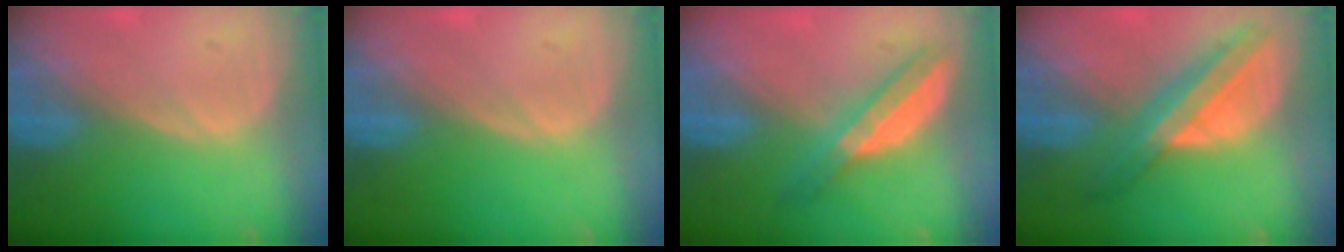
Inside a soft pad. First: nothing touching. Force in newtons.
{"total": 0.0}
{"total": 6.2, "press": 5.4, "slide": 3.1}
{"total": 8.2, "press": 6.9, "slide": 4.4}